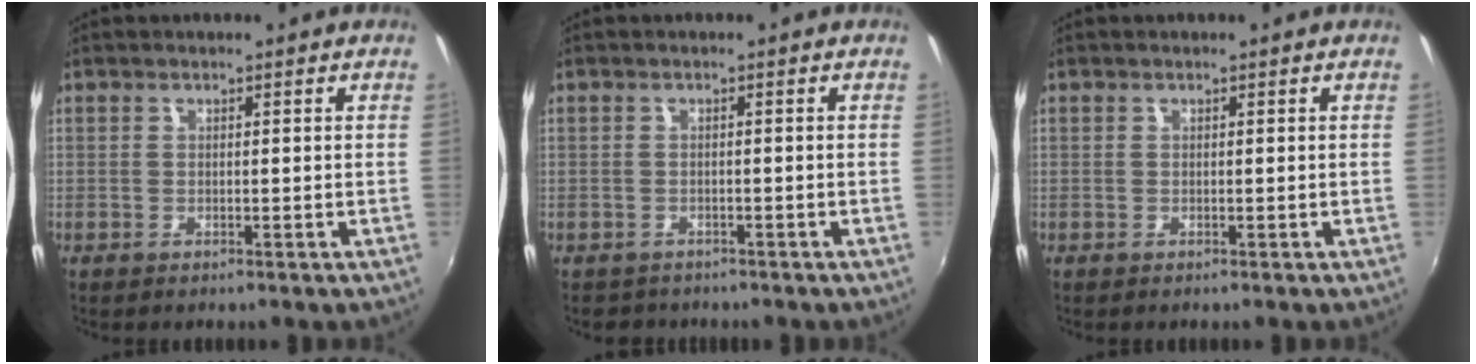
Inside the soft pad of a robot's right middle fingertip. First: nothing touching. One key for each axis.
{"total": 2.0, "fx": -1.6, "fy": 1.1, "fz": 0.0, "tx": -0.008, "ty": -0.004, "tz": -0.025}
{"total": 0.0}